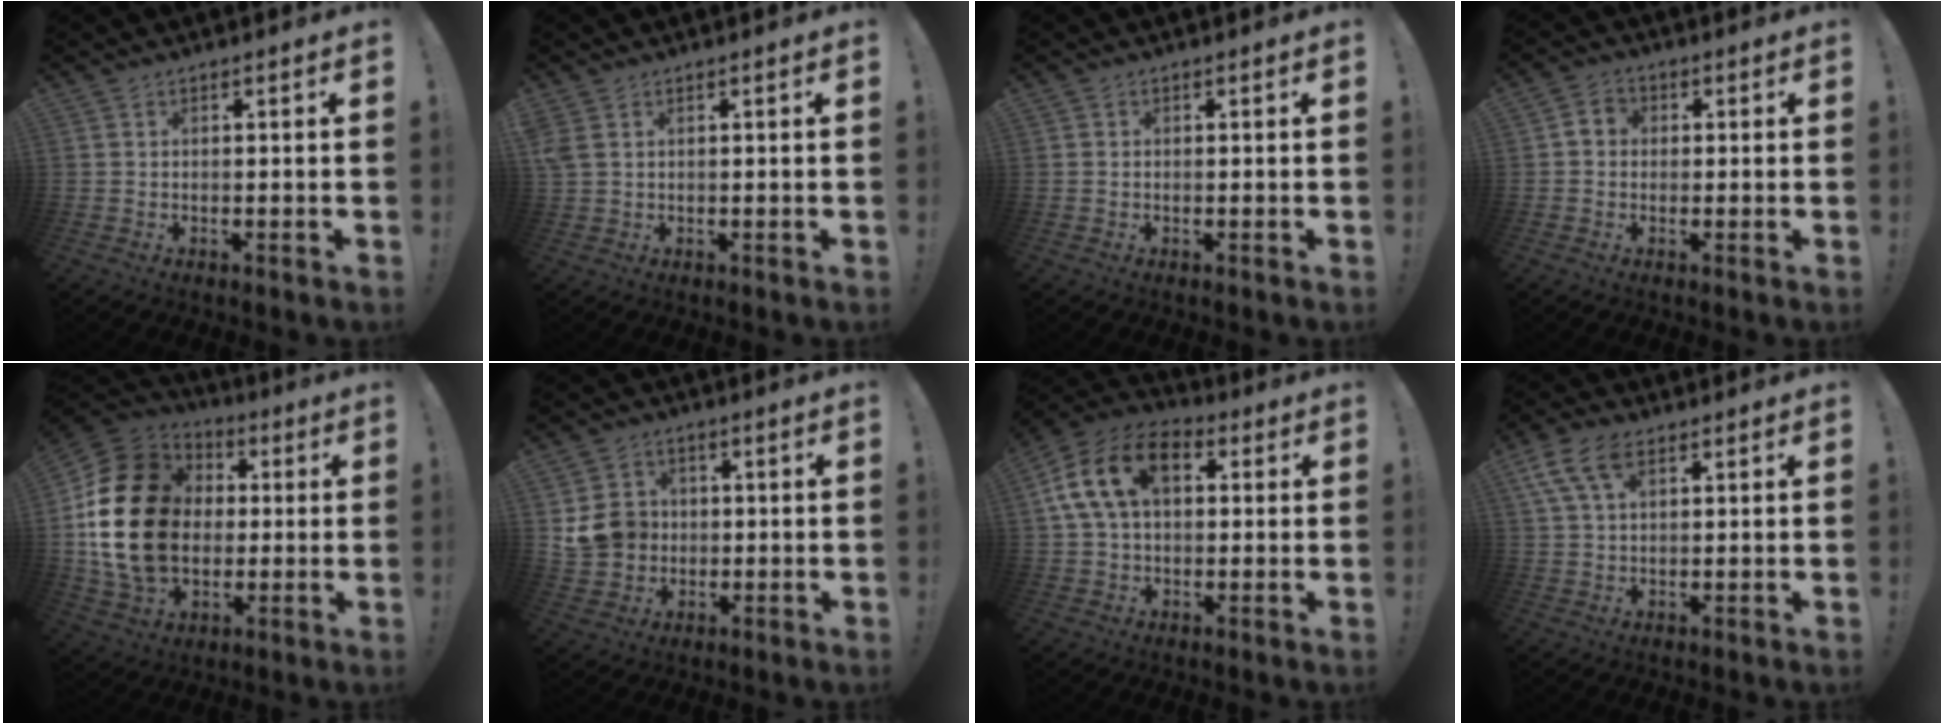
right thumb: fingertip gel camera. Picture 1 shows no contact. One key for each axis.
{"total": 3.0, "fx": 1.1, "fy": 1.6, "fz": 2.3, "tx": -0.052, "ty": 0.001, "tz": 0.022}
{"total": 0.0}
{"total": 3.9, "fx": 0.0, "fy": 3.5, "fz": 1.7, "tx": -0.026, "ty": 0.013, "tz": 0.001}
{"total": 24.9, "fx": 0.9, "fy": 18.8, "fz": 16.3, "tx": -0.298, "ty": 0.010, "tz": 0.033}
{"total": 9.8, "fx": 0.5, "fy": 9.2, "fz": 3.6, "tx": -0.056, "ty": 0.003, "tz": 0.016}
{"total": 16.4, "fx": 4.9, "fy": 10.5, "fz": 11.5, "tx": -0.210, "ty": 0.006, "tz": 0.089}
{"total": 9.3, "fx": 4.3, "fy": 5.1, "fz": 6.5, "tx": -0.118, "ty": -0.003, "tz": 0.082}